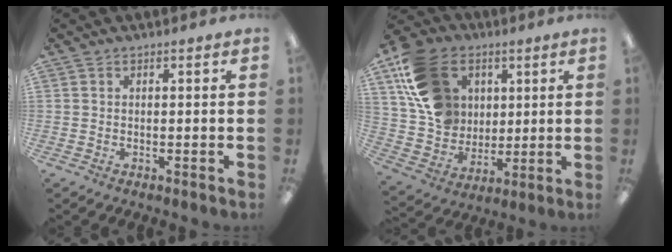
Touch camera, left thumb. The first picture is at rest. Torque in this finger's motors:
{"motor_torque": [1.63, 2.96, 0.81, 0.65, 0.43]}